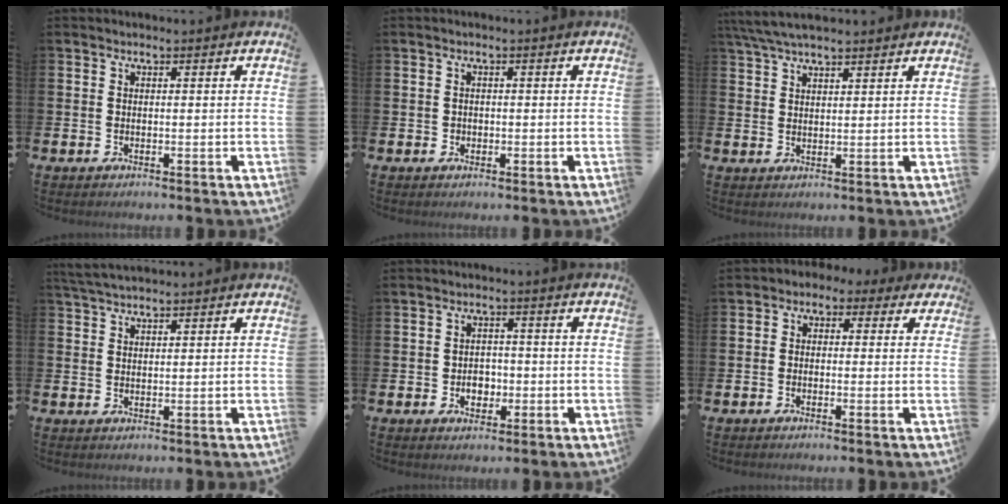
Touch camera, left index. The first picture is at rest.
{"total": 0.8, "force": [0.0, 0.8, 0.1], "torque": [0.007, 0.003, -0.004]}
{"total": 4.9, "force": [4.3, 1.0, 2.1], "torque": [-0.051, -0.008, 0.081]}
{"total": 3.0, "force": [2.7, 0.5, 1.1], "torque": [-0.026, -0.003, 0.051]}
{"total": 2.7, "force": [-0.7, 2.2, 1.4], "torque": [-0.012, -0.003, -0.021]}
{"total": 1.5, "force": [-0.6, 1.3, 0.4], "torque": [-0.021, 0.011, -0.016]}